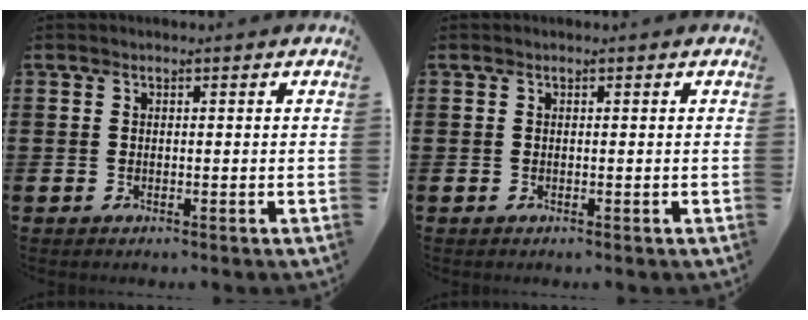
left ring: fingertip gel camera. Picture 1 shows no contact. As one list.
[{"total": 0.0}]